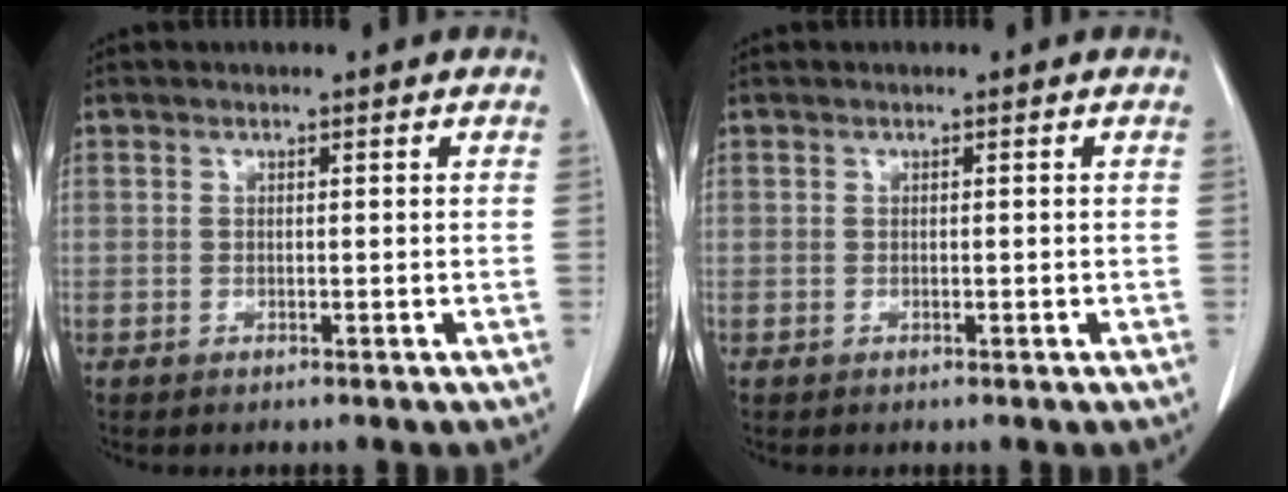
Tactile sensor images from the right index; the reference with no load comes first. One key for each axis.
{"total": 0.0}